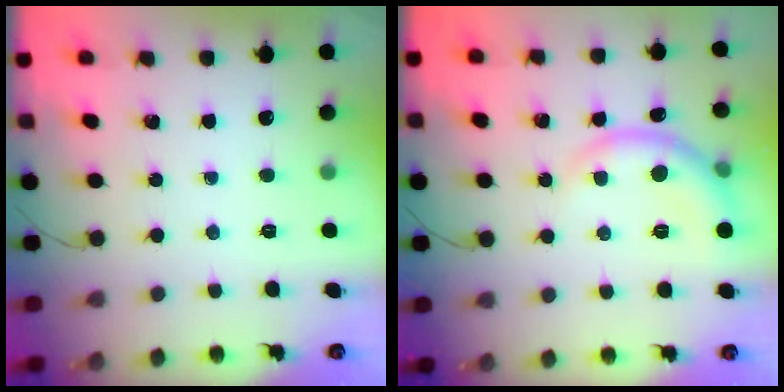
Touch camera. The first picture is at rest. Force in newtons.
{"total": 7.5, "press": 7.4, "slide": 0.9}